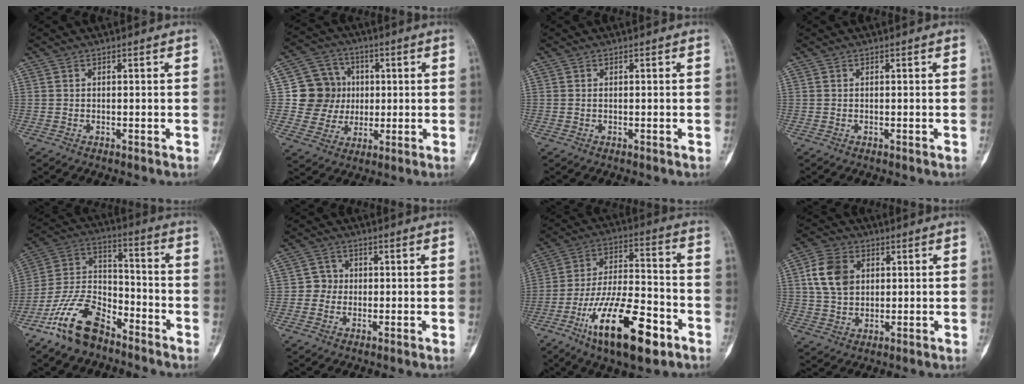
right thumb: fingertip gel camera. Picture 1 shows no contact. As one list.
[{"total": 11.2, "force": [1.0, 10.7, 3.1], "torque": [-0.005, 0.013, 0.022]}, {"total": 0.0}, {"total": 0.0}, {"total": 14.4, "force": [-9.9, 7.0, 7.7], "torque": [-0.143, 0.073, -0.197]}, {"total": 3.0, "force": [-0.1, 2.9, 0.5], "torque": [0.016, 0.010, -0.009]}, {"total": 20.6, "force": [-10.2, 7.5, 16.3], "torque": [-0.284, 0.055, -0.171]}, {"total": 9.7, "force": [2.3, 7.4, 5.8], "torque": [-0.090, 0.002, 0.043]}]